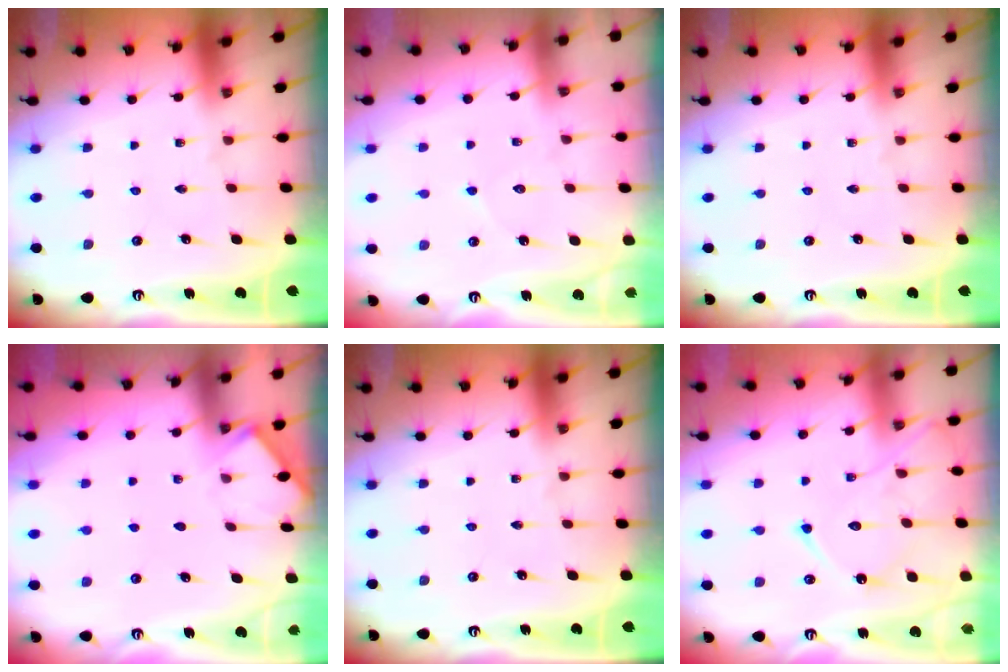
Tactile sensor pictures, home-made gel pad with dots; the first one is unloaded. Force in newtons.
{"total": 5.4, "press": 5.4, "slide": 0.7}
{"total": 0.0}
{"total": 4.3, "press": 4.3, "slide": 0.4}
{"total": 0.0}
{"total": 12.8, "press": 12.8, "slide": 0.6}